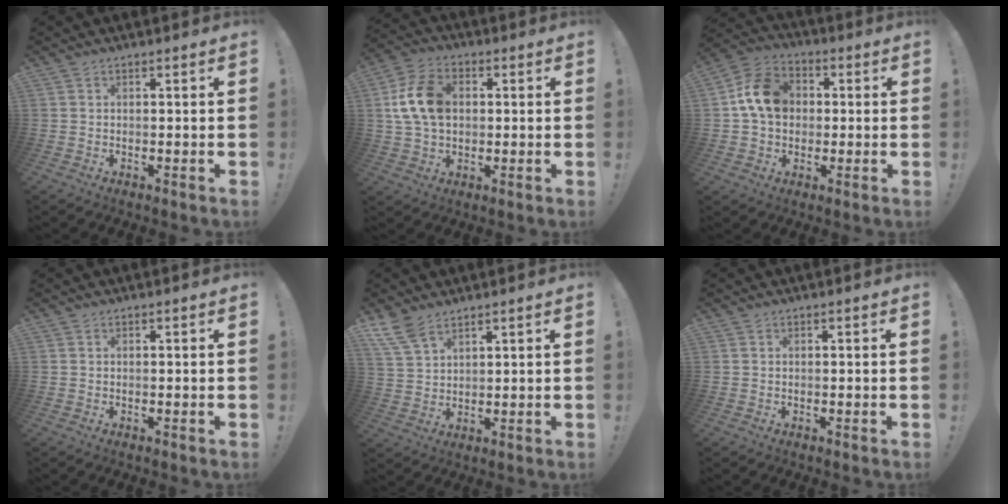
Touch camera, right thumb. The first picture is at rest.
{"total": 14.0, "force": [1.8, 9.9, 9.8], "torque": [-0.181, 0.008, 0.039]}
{"total": 13.4, "force": [2.2, 10.7, 7.7], "torque": [-0.120, 0.012, 0.049]}
{"total": 0.0}
{"total": 7.1, "force": [5.5, 3.1, 3.3], "torque": [-0.064, -0.027, 0.107]}
{"total": 0.0}